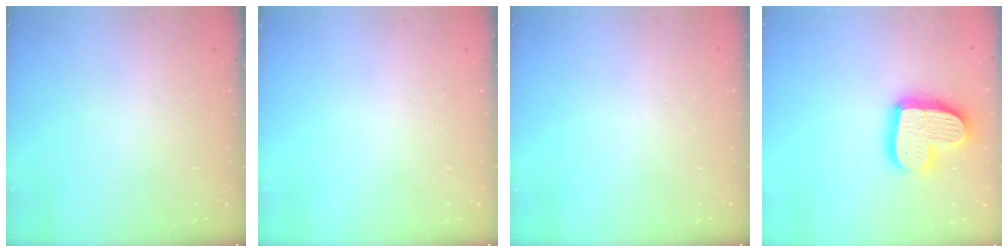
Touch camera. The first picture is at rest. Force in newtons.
{"total": 0.0}
{"total": 0.0}
{"total": 18.7, "press": 18.7, "slide": 1.5}